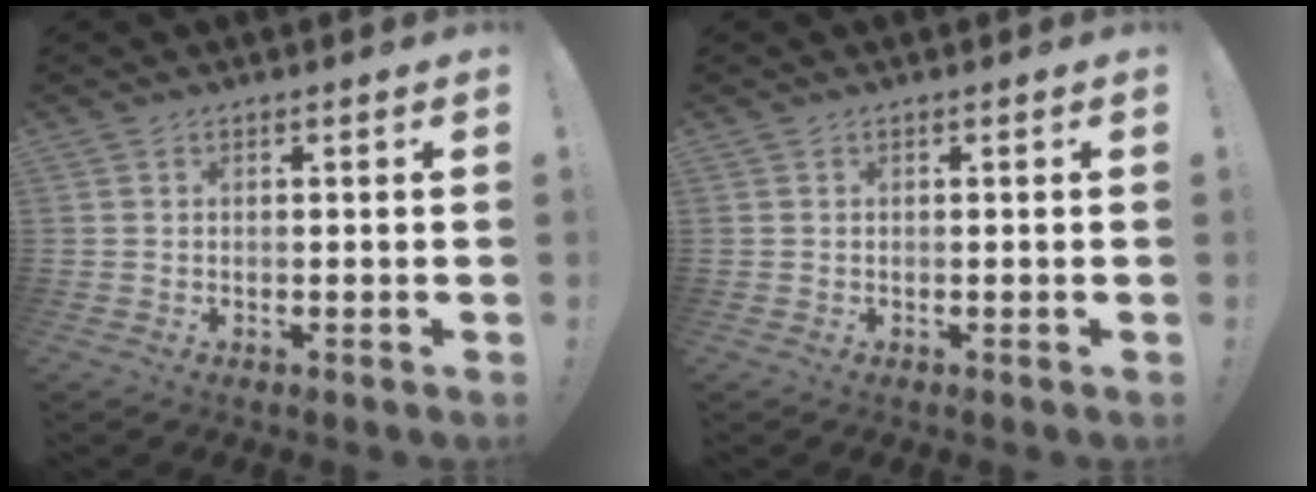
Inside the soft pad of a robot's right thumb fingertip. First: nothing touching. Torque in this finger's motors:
{"motor_torque": [0.09, 0.03, -0.14, 0.08, 0.00]}